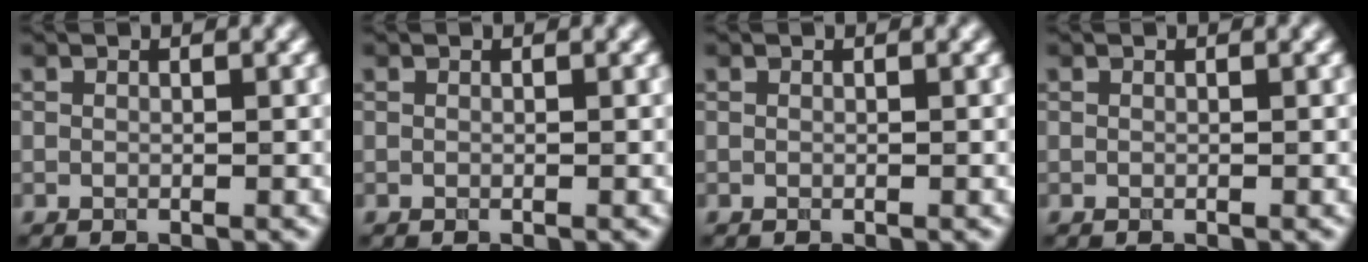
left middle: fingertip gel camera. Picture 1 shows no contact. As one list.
[{"total": 0.0}, {"total": 0.0}, {"total": 0.0}]